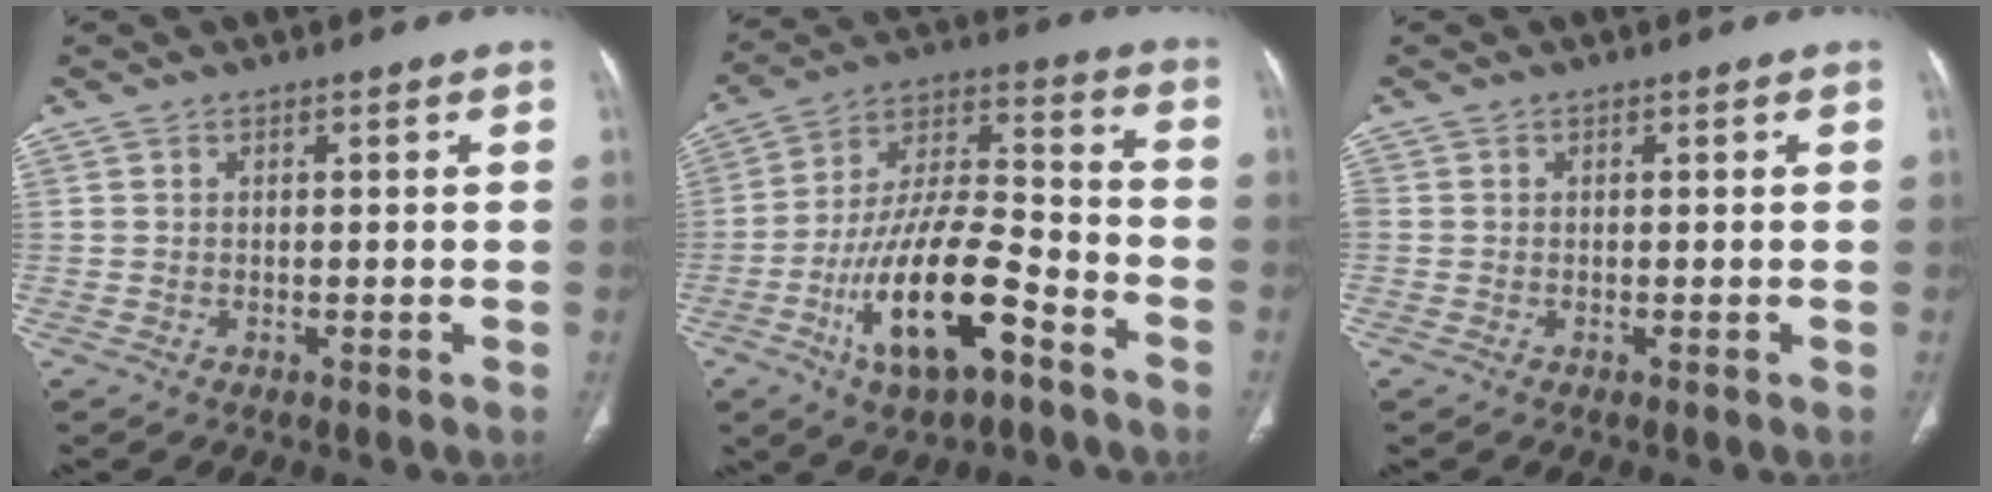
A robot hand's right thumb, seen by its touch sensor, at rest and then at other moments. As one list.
[{"total": 19.1, "force": [-9.1, 7.4, 15.1], "torque": [-0.270, 0.064, -0.157]}, {"total": 0.6, "force": [-0.2, 0.3, 0.5], "torque": [-0.020, -0.002, -0.007]}]